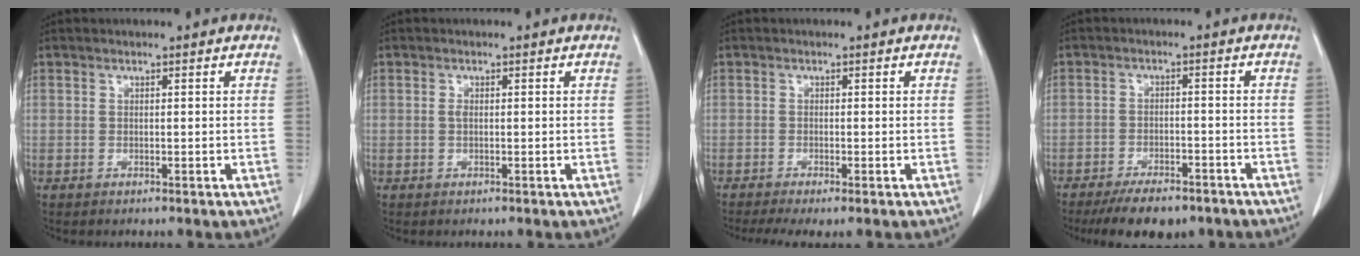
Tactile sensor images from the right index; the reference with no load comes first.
{"total": 0.7, "force": [0.0, 0.3, 0.6], "torque": [-0.014, 0.000, 0.000]}
{"total": 4.2, "force": [-3.0, 0.6, 3.0], "torque": [-0.052, -0.012, -0.048]}
{"total": 8.2, "force": [-6.4, 3.1, 4.1], "torque": [-0.057, -0.003, -0.097]}